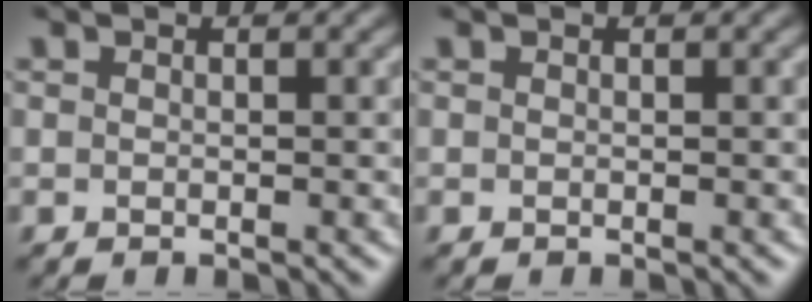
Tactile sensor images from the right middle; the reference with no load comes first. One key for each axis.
{"total": 0.0}